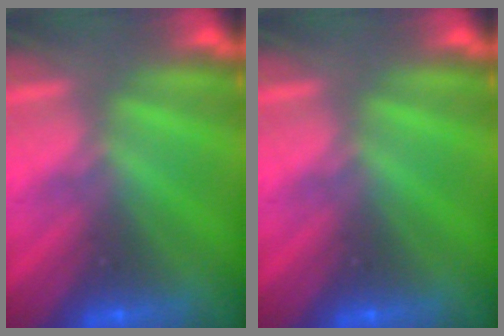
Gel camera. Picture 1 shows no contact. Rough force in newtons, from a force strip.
{"total": 0.0}